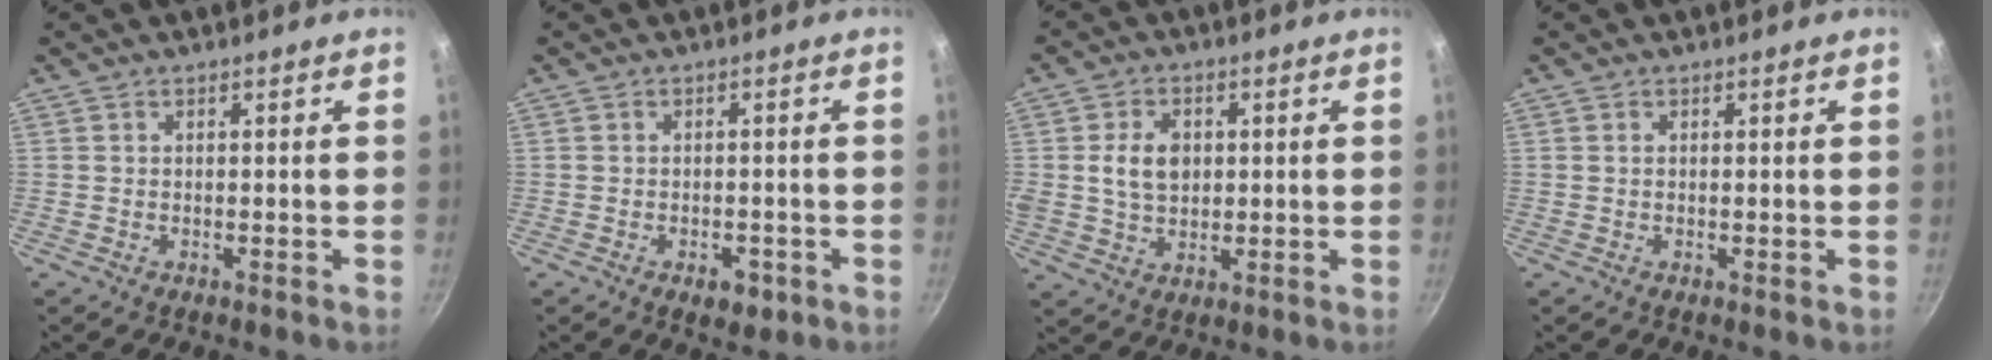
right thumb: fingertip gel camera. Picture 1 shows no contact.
{"total": 3.8, "force": [-1.8, 2.3, 2.4], "torque": [-0.020, 0.014, -0.015]}
{"total": 7.7, "force": [1.1, 5.7, 5.0], "torque": [-0.073, -0.001, 0.019]}
{"total": 0.0}